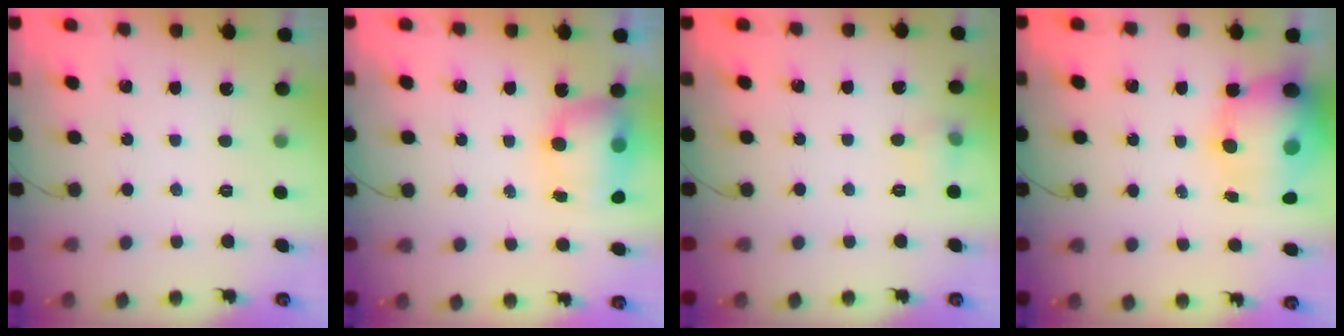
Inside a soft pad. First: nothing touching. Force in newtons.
{"total": 11.3, "press": 8.5, "slide": 7.5}
{"total": 5.9, "press": 5.8, "slide": 1.3}
{"total": 14.3, "press": 13.9, "slide": 3.7}